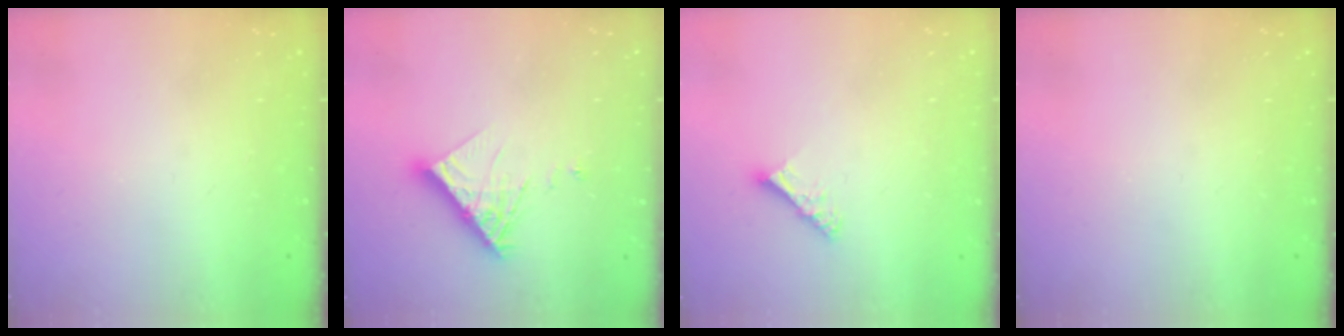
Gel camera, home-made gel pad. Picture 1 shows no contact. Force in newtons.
{"total": 10.3, "press": 10.2, "slide": 0.9}
{"total": 5.5, "press": 5.5, "slide": 0.3}
{"total": 0.0}